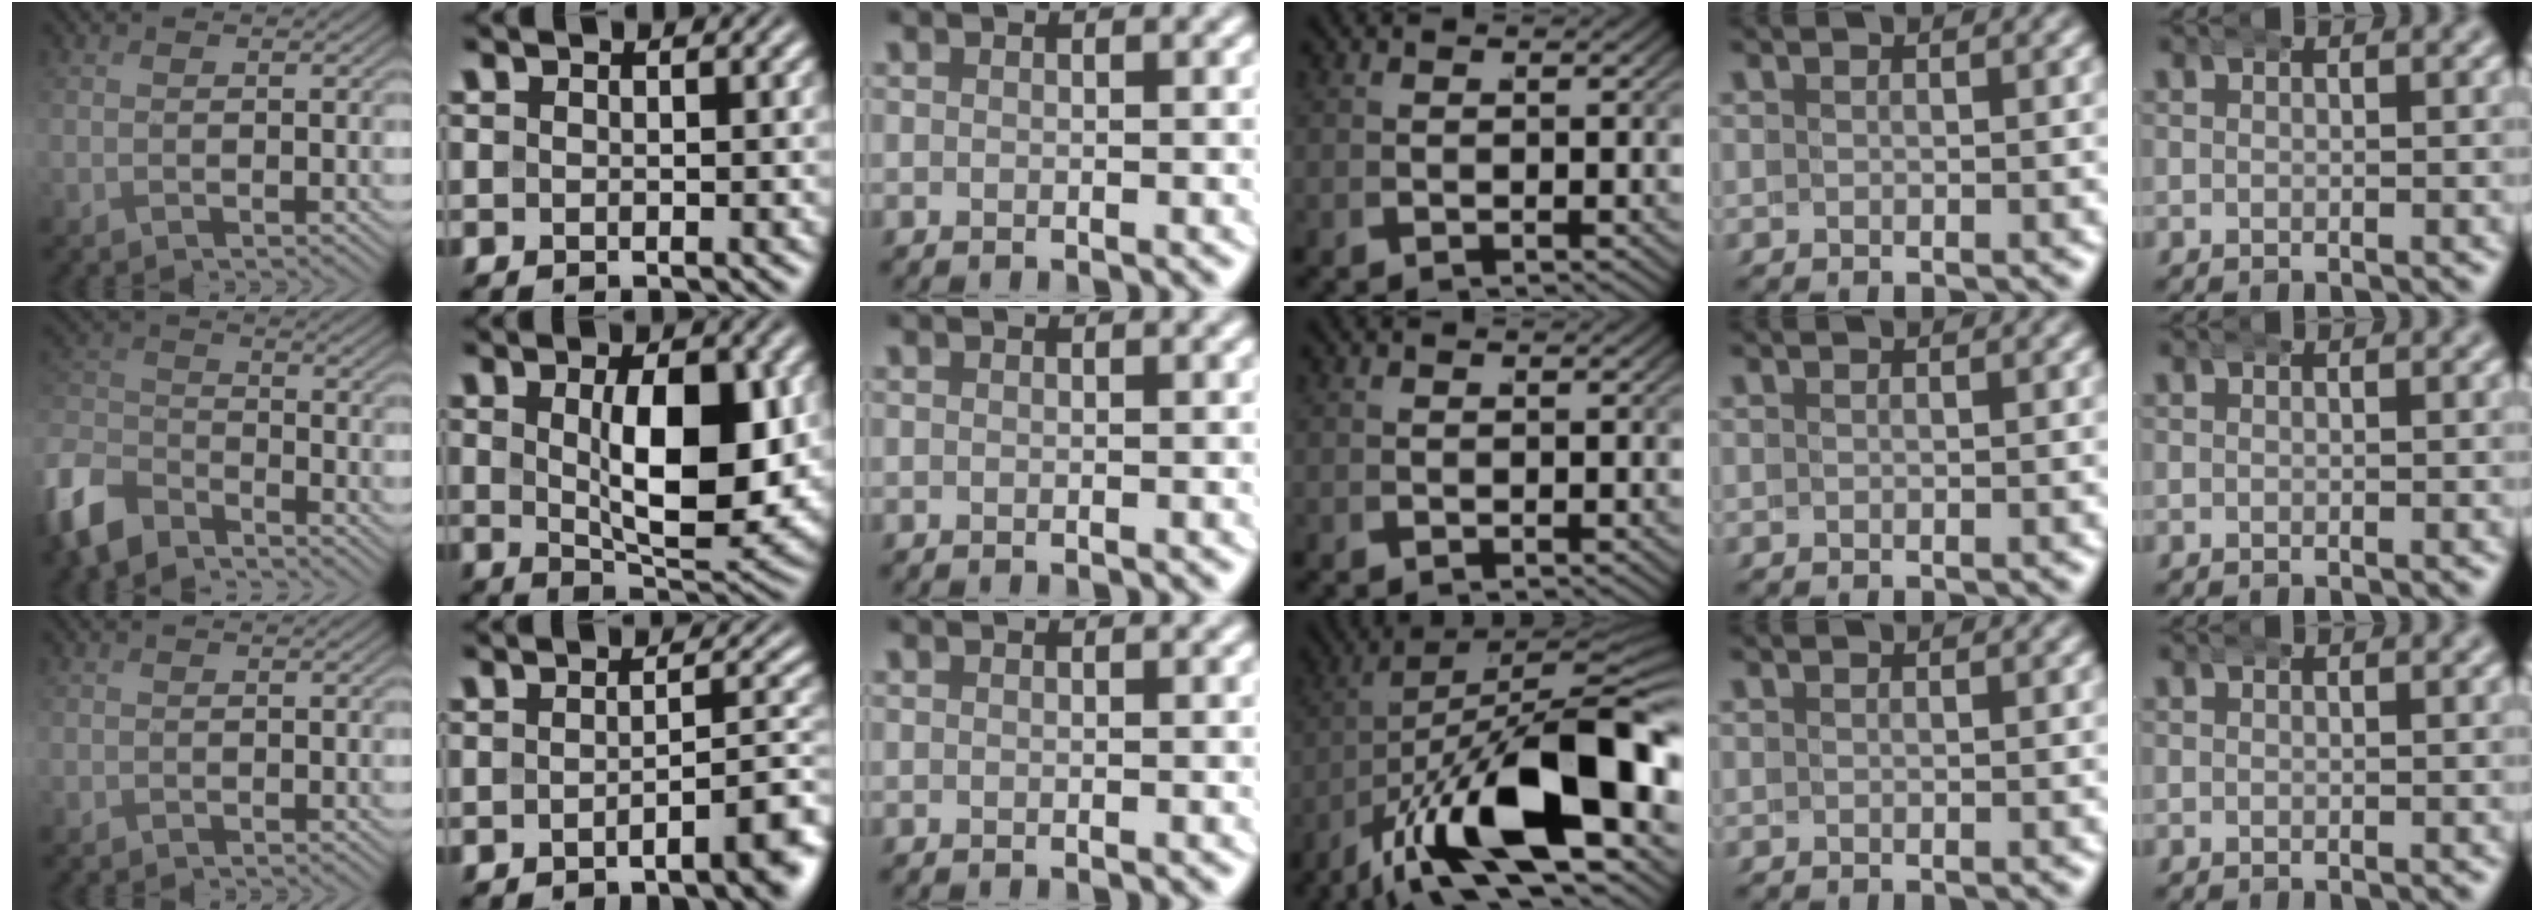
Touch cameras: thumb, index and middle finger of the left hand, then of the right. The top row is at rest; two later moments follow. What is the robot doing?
{"motion": "wrap", "object": "bandana"}